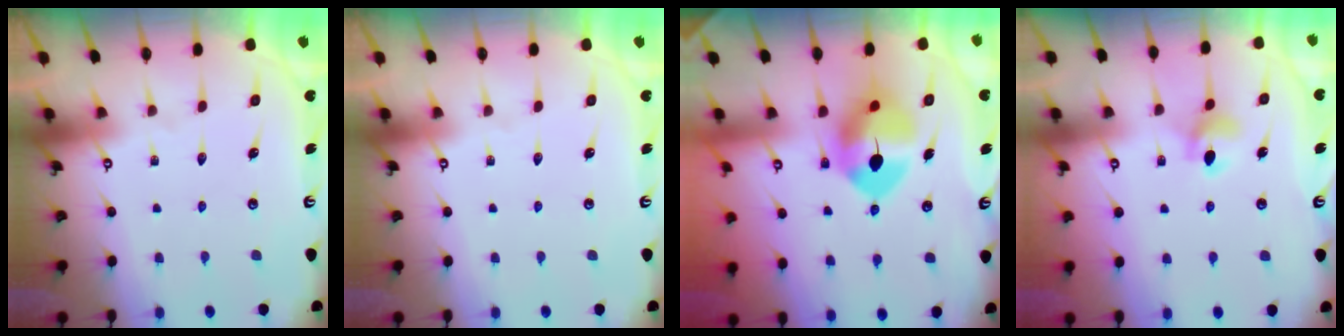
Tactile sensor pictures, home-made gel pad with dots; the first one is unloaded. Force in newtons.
{"total": 0.0}
{"total": 9.4, "press": 9.3, "slide": 1.1}
{"total": 6.0, "press": 6.0, "slide": 0.6}